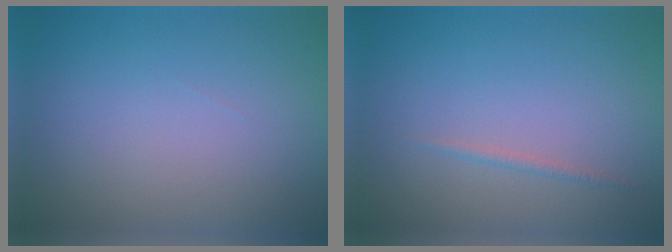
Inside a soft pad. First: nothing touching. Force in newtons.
{"total": 0.6, "press": 0.6, "slide": 0.0}